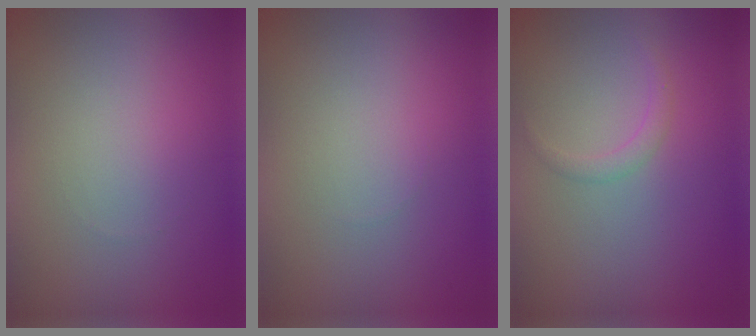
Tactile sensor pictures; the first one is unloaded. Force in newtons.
{"total": 0.0}
{"total": 1.1, "press": 1.1, "slide": 0.1}